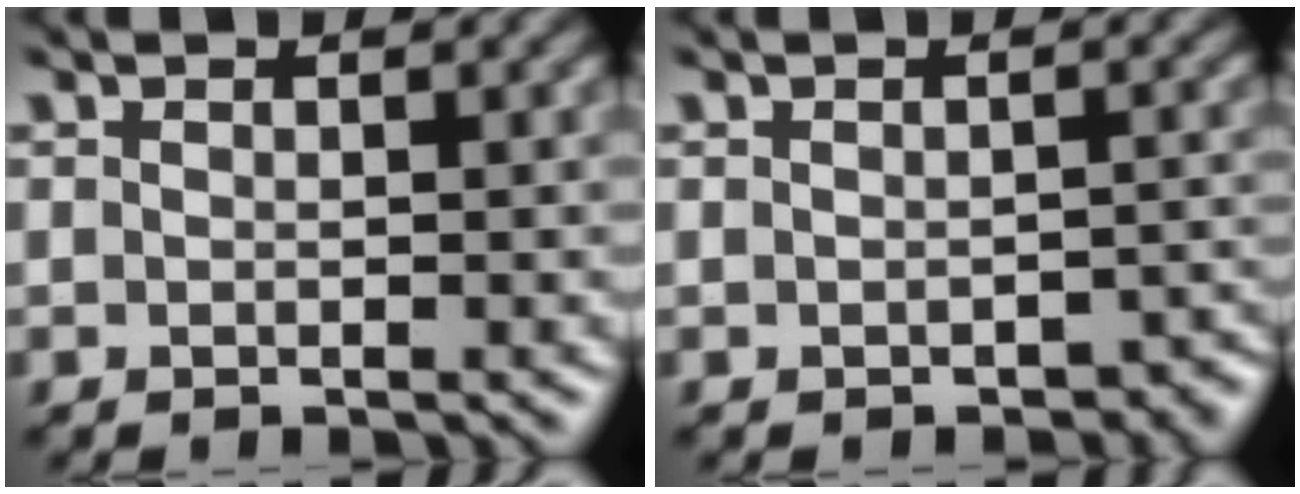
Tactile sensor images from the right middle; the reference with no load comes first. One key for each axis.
{"total": 2.2, "fx": -1.0, "fy": 1.3, "fz": 1.5, "tx": -0.020, "ty": -0.010, "tz": -0.006}